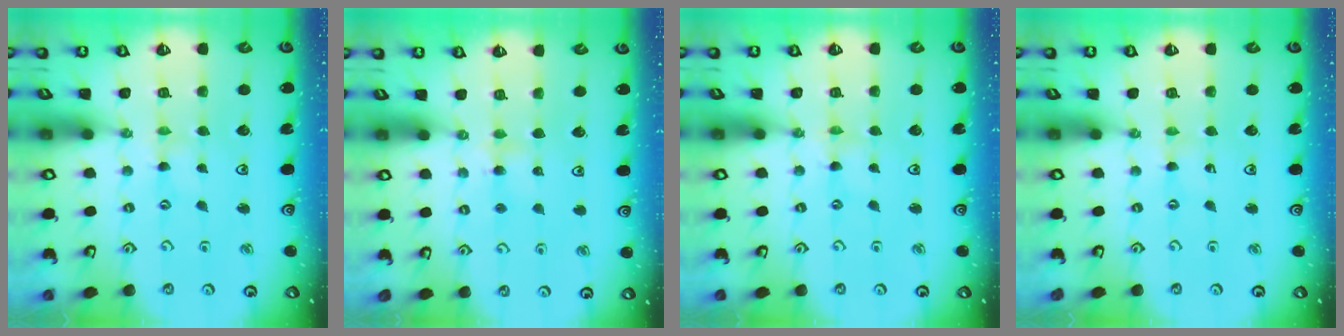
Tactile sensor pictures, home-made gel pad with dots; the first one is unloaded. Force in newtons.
{"total": 4.2, "press": 4.2, "slide": 0.4}
{"total": 0.0}
{"total": 0.6, "press": 0.6, "slide": 0.1}